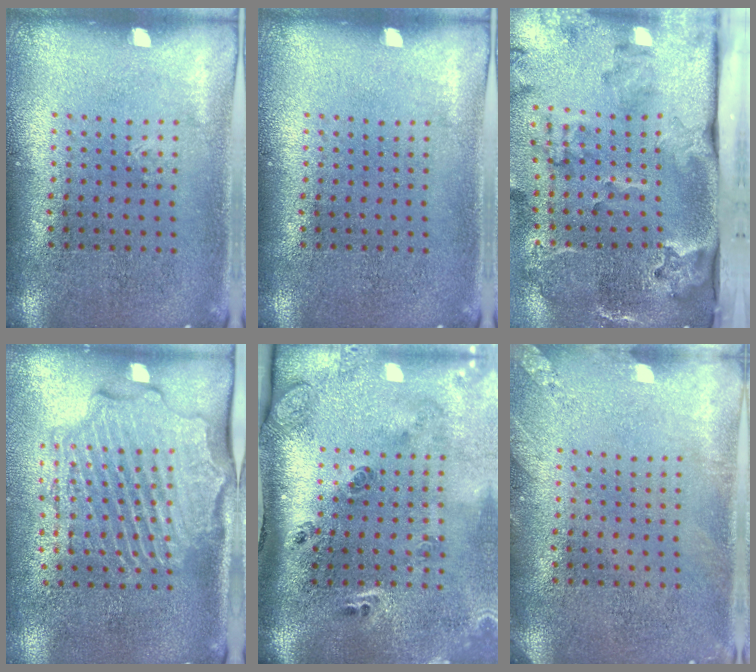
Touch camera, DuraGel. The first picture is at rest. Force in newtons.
{"total": 0.0}
{"total": 4.0, "press": 2.7, "slide": 3.0}
{"total": 2.6, "press": 2.3, "slide": 1.2}
{"total": 3.0, "press": 1.9, "slide": 2.4}
{"total": 1.3, "press": 1.3, "slide": 0.2}